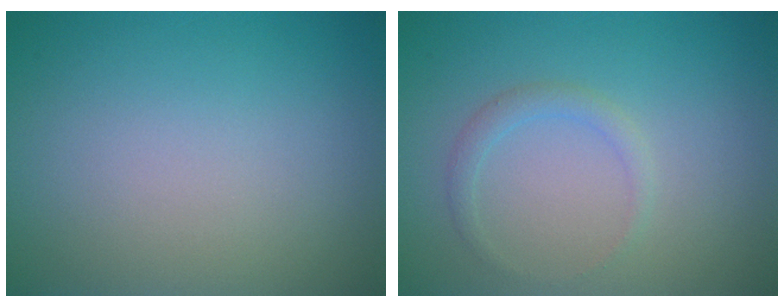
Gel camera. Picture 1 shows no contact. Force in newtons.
{"total": 1.3, "press": 1.3, "slide": 0.1}